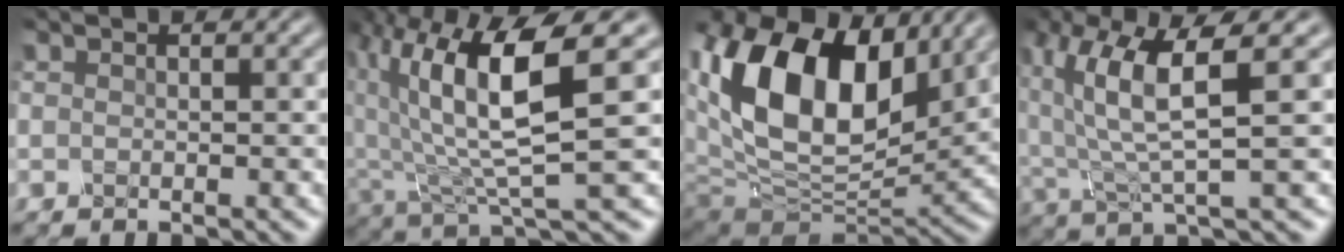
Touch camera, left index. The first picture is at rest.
{"total": 10.0, "force": [2.1, 3.5, 9.1], "torque": [-0.184, -0.006, 0.043]}
{"total": 16.4, "force": [4.5, 9.8, 12.4], "torque": [-0.240, 0.024, 0.075]}
{"total": 7.2, "force": [1.7, 2.0, 6.6], "torque": [-0.140, 0.005, 0.033]}